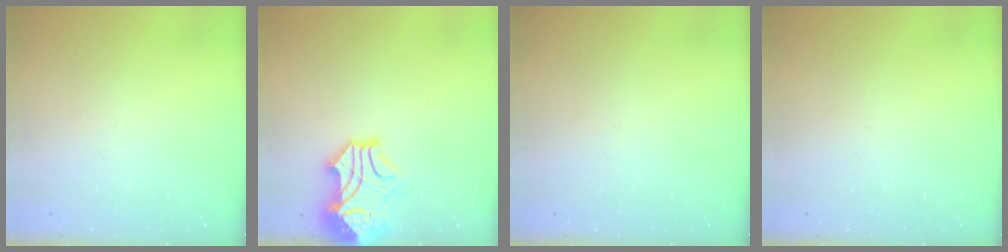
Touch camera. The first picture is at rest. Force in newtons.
{"total": 5.7, "press": 5.6, "slide": 1.3}
{"total": 0.0}
{"total": 0.0}